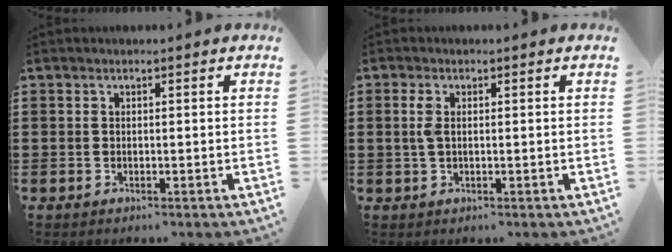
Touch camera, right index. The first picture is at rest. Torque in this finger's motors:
{"motor_torque": [0.46, -0.01, 0.13, 0.09]}